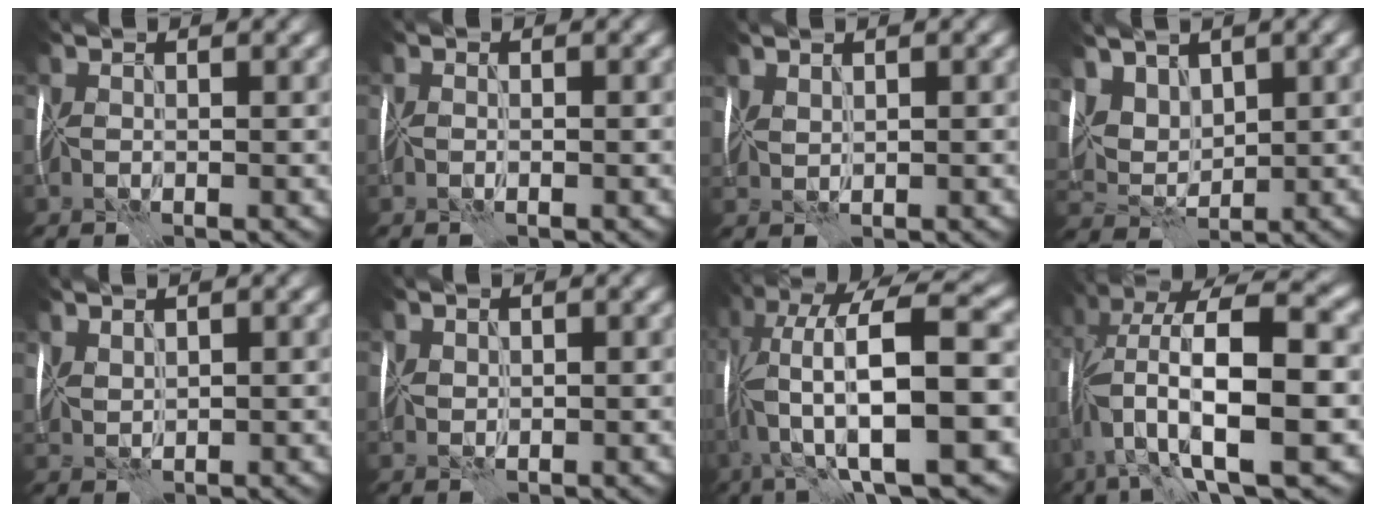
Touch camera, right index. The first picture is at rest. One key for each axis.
{"total": 0.6, "fx": 0.4, "fy": 0.2, "fz": 0.4, "tx": -0.008, "ty": 0.006, "tz": 0.003}
{"total": 0.9, "fx": 0.9, "fy": -0.3, "fz": 0.0, "tx": -0.002, "ty": 0.001, "tz": 0.025}
{"total": 5.1, "fx": 3.2, "fy": 3.2, "fz": 2.3, "tx": -0.067, "ty": 0.001, "tz": 0.078}
{"total": 1.1, "fx": 1.0, "fy": 0.0, "fz": 0.2, "tx": -0.009, "ty": 0.002, "tz": 0.028}
{"total": 0.6, "fx": 0.6, "fy": 0.1, "fz": -0.1, "tx": 0.002, "ty": 0.002, "tz": 0.014}
{"total": 13.6, "fx": -1.6, "fy": 3.5, "fz": 13.0, "tx": -0.235, "ty": 0.025, "tz": -0.022}
{"total": 13.4, "fx": -0.9, "fy": 3.8, "fz": 12.8, "tx": -0.254, "ty": 0.025, "tz": -0.007}